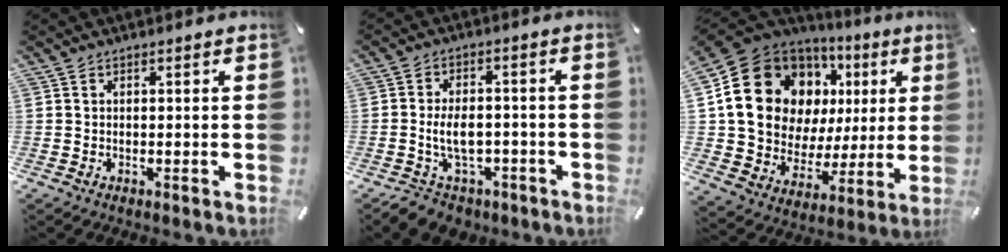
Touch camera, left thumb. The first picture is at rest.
{"total": 8.8, "force": [-2.4, 6.4, 5.5], "torque": [-0.105, 0.018, -0.039]}
{"total": 22.3, "force": [7.3, 17.2, 12.2], "torque": [-0.208, -0.042, 0.151]}